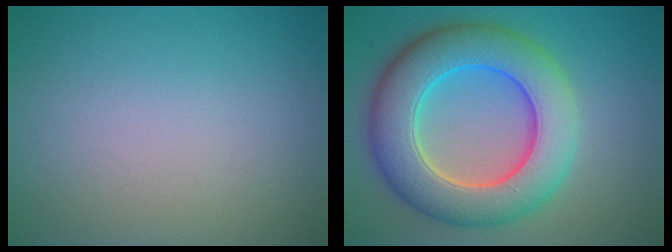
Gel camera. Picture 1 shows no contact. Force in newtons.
{"total": 10.1, "press": 10.1, "slide": 0.8}